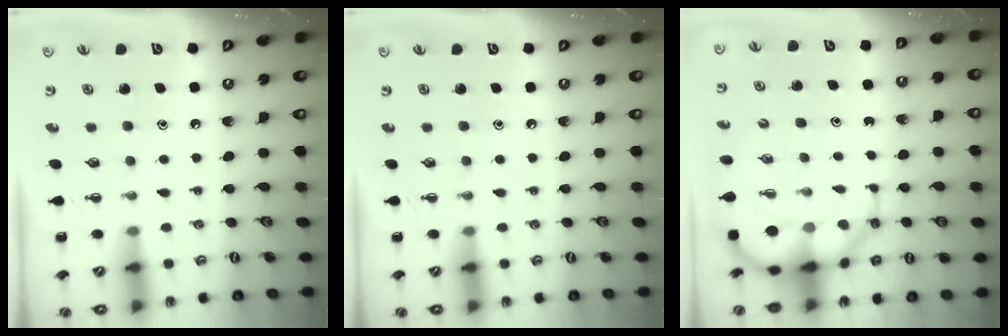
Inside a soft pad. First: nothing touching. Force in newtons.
{"total": 0.0}
{"total": 7.8, "press": 7.5, "slide": 2.1}